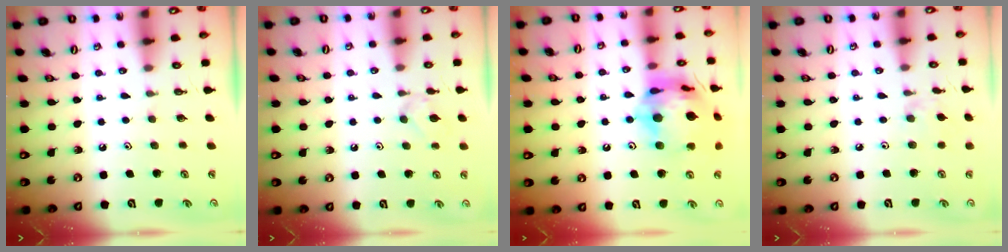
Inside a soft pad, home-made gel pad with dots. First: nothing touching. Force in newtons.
{"total": 5.2, "press": 5.1, "slide": 1.0}
{"total": 20.2, "press": 20.1, "slide": 2.3}
{"total": 2.3, "press": 2.3, "slide": 0.4}